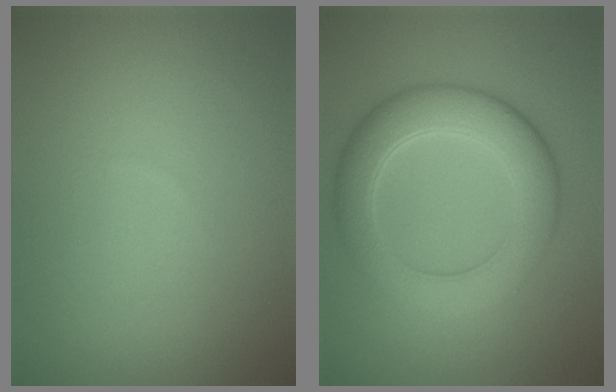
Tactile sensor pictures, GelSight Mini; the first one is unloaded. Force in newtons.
{"total": 6.2, "press": 6.2, "slide": 0.2}